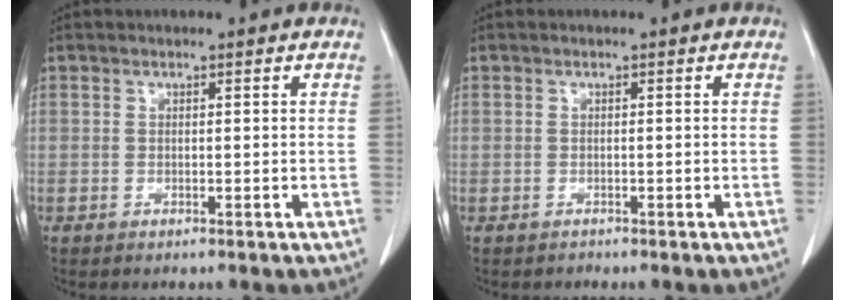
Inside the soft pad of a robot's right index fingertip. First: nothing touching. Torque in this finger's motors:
{"motor_torque": [-1.60, 0.02, -1.06, -0.21]}